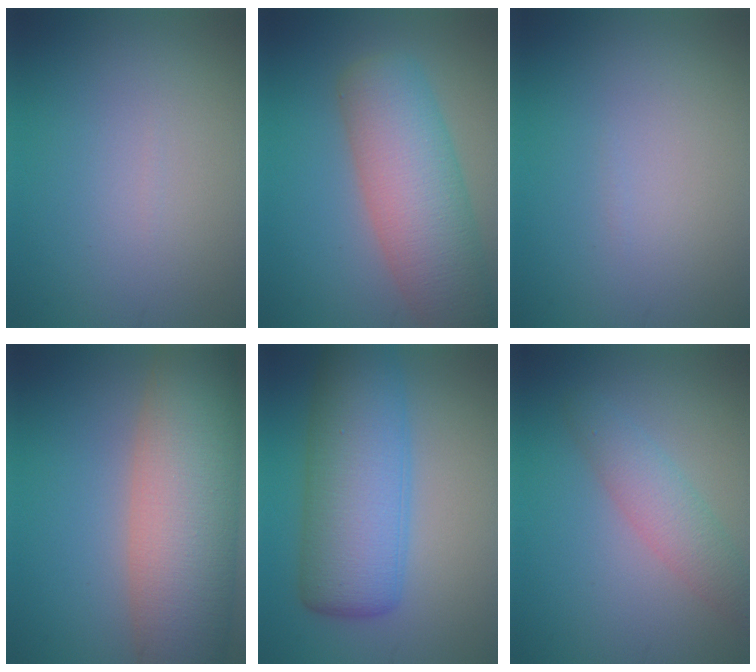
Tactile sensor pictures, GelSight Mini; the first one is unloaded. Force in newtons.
{"total": 8.6, "press": 8.6, "slide": 0.5}
{"total": 0.0}
{"total": 11.8, "press": 11.8, "slide": 1.1}
{"total": 9.7, "press": 9.7, "slide": 0.2}
{"total": 3.0, "press": 3.0, "slide": 0.2}